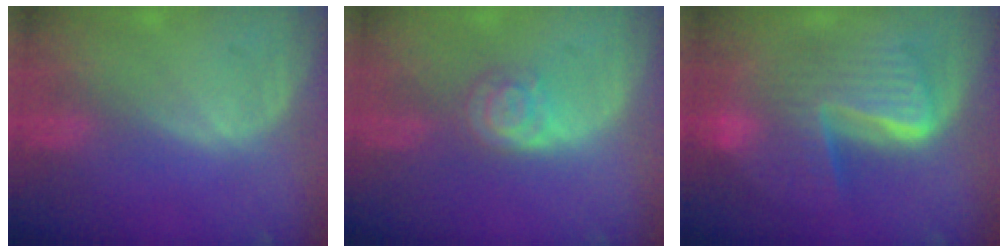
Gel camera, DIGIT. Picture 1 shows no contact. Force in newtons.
{"total": 4.4, "press": 3.9, "slide": 2.0}
{"total": 10.4, "press": 10.4, "slide": 1.0}